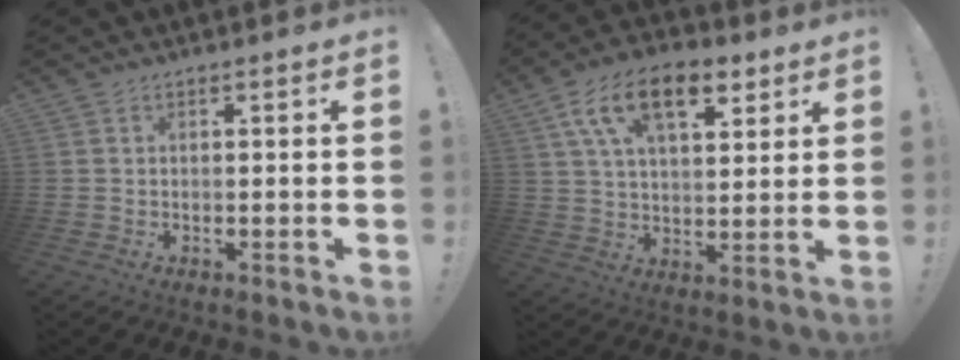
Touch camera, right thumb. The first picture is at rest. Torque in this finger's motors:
{"motor_torque": [0.60, 0.68, 1.02, 0.47, 0.14]}